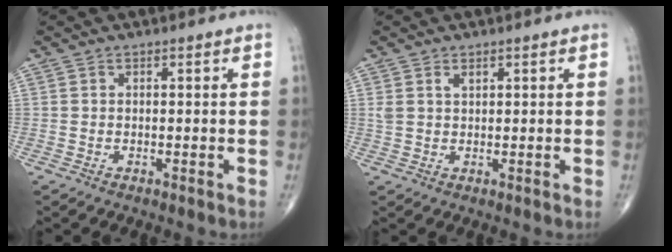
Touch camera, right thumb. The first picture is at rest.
{"total": 2.1, "force": [1.2, 1.1, 1.3], "torque": [-0.025, -0.001, 0.029]}